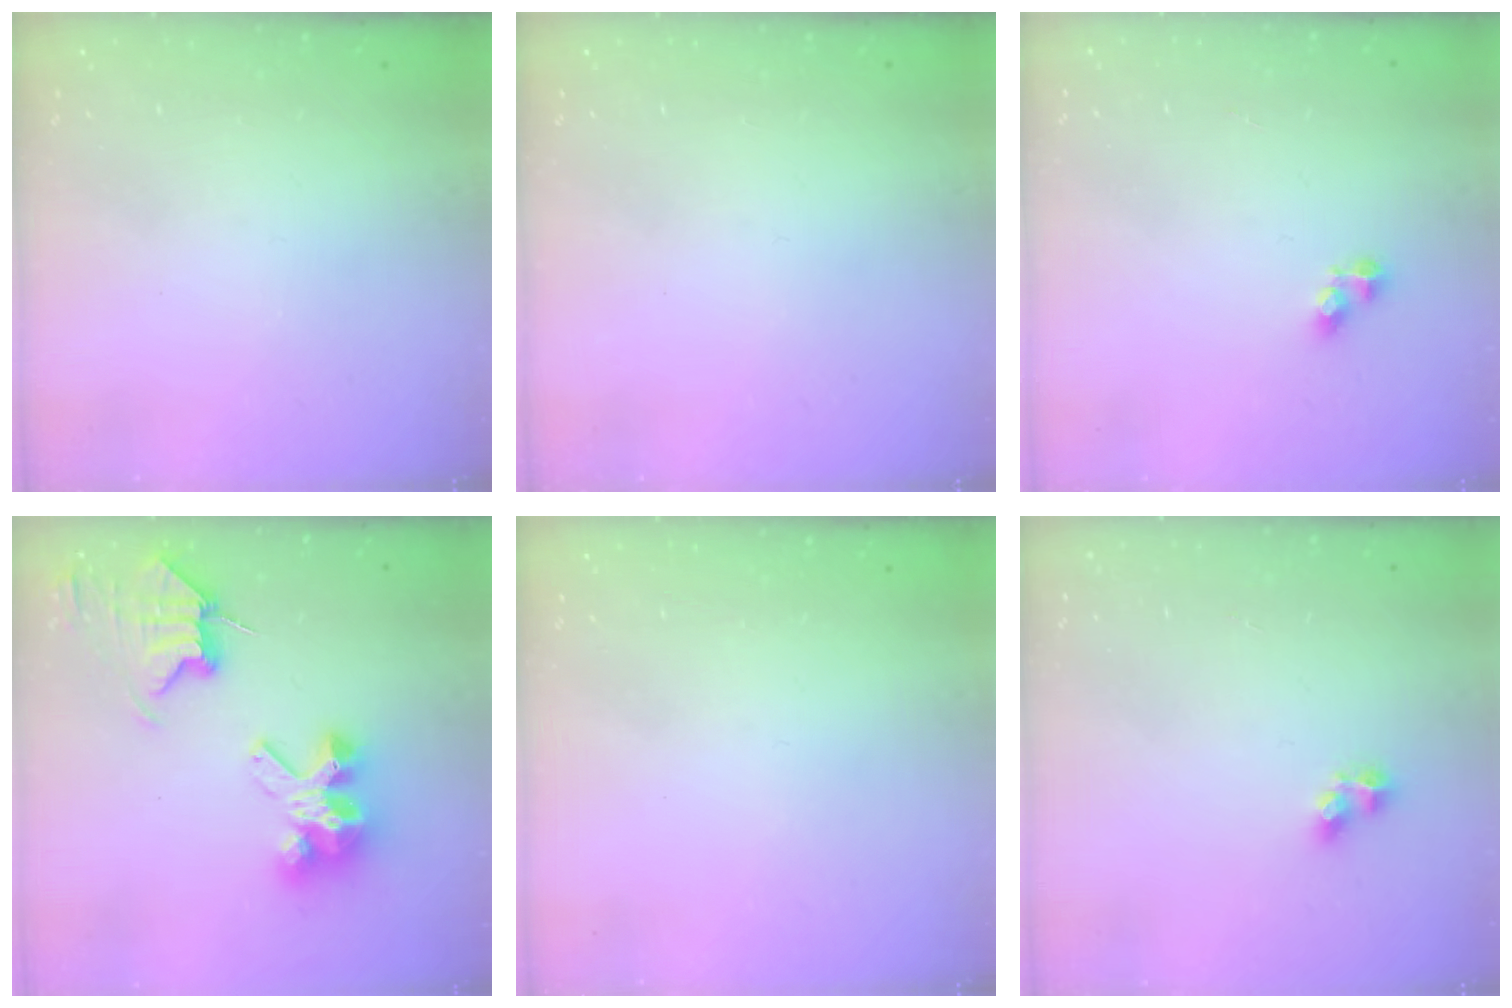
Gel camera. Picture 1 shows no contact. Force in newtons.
{"total": 0.0}
{"total": 3.2, "press": 3.2, "slide": 0.4}
{"total": 9.9, "press": 9.9, "slide": 1.1}
{"total": 0.0}
{"total": 4.4, "press": 4.3, "slide": 0.8}